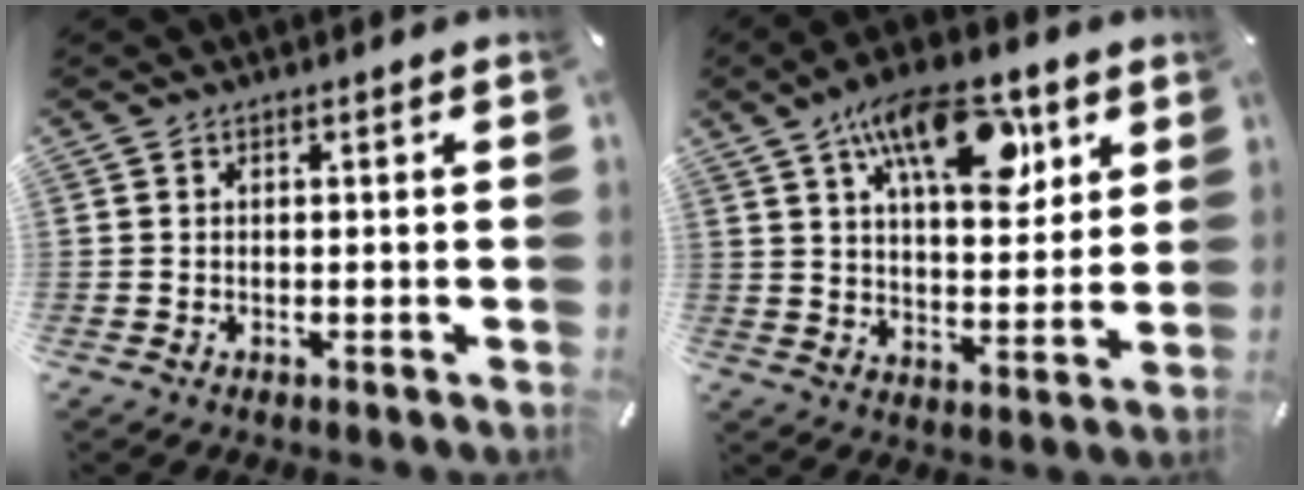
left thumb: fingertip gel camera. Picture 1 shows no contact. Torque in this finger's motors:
{"motor_torque": [0.70, 0.67, 1.95, -0.81, 0.21]}